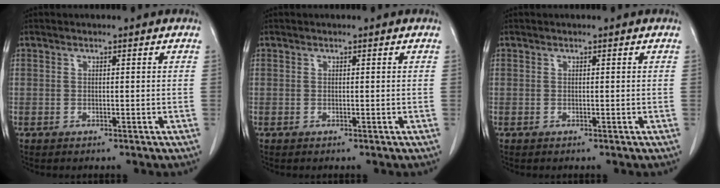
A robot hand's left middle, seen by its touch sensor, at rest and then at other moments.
{"total": 0.0}
{"total": 0.0}